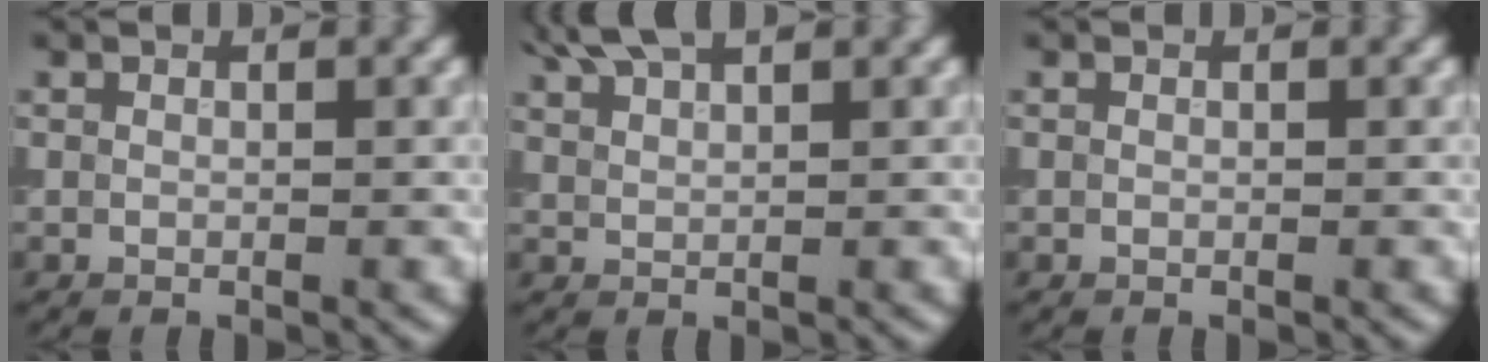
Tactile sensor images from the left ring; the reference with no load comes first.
{"total": 3.9, "force": [3.2, 0.9, 2.1], "torque": [-0.036, 0.011, 0.053]}
{"total": 0.0}